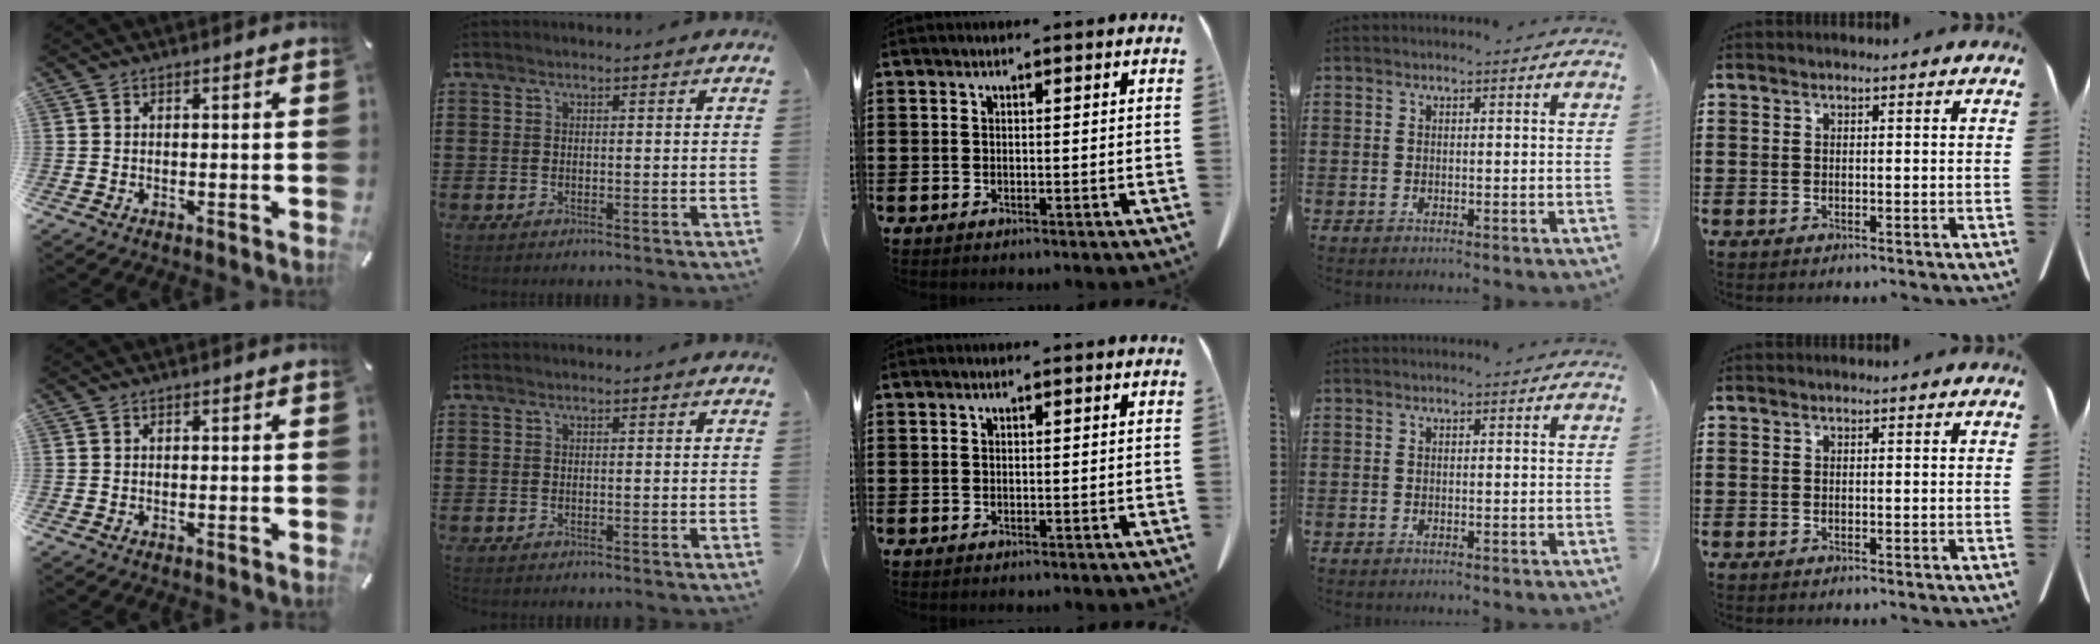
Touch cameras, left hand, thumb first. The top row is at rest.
{}